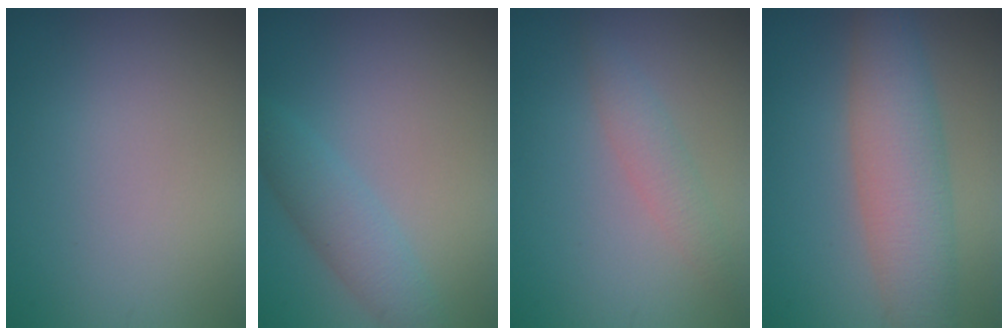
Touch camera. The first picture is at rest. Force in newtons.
{"total": 3.0, "press": 3.0, "slide": 0.1}
{"total": 1.9, "press": 1.9, "slide": 0.1}
{"total": 6.1, "press": 6.1, "slide": 0.3}